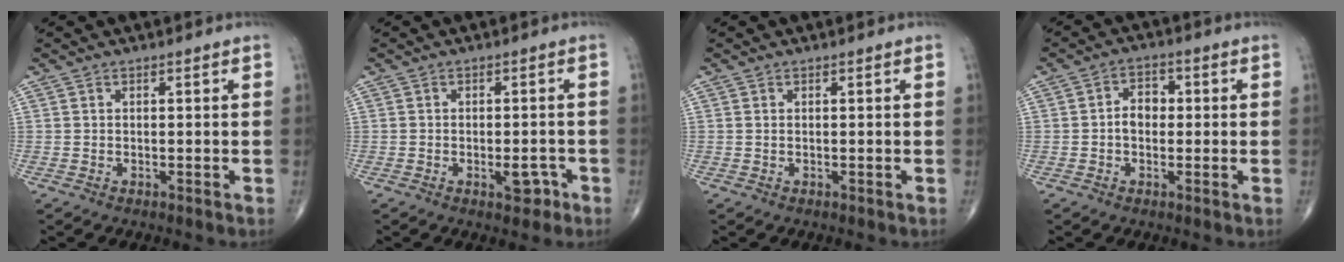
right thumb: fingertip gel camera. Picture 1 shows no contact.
{"total": 3.3, "force": [-1.5, 1.6, 2.5], "torque": [-0.022, 0.007, -0.017]}
{"total": 0.0}
{"total": 4.4, "force": [-0.2, 3.3, 2.9], "torque": [-0.033, 0.018, -0.012]}